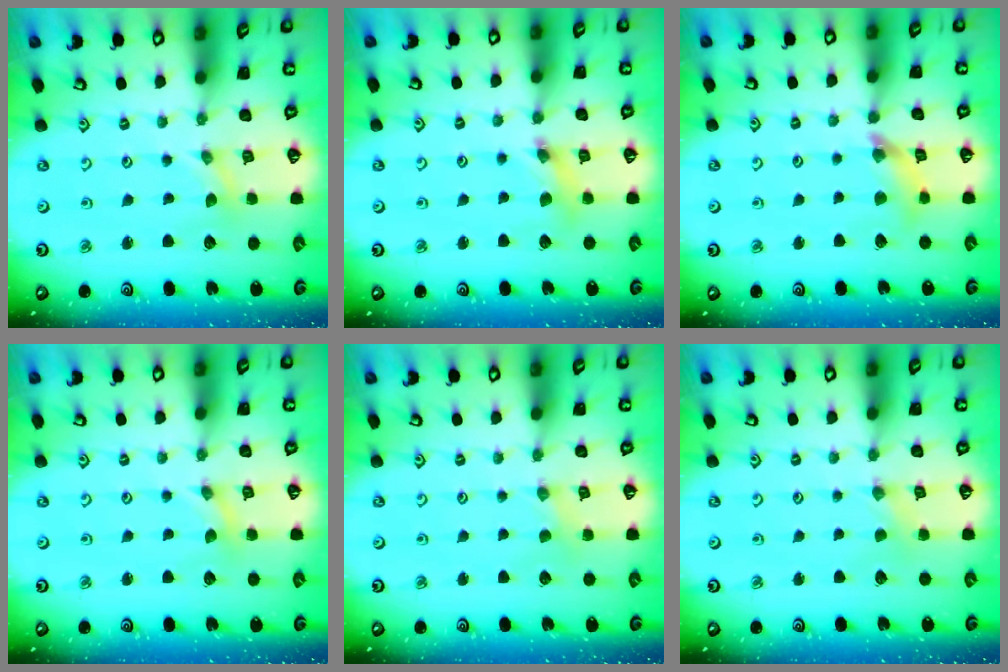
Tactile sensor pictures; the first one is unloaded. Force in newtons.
{"total": 4.9, "press": 4.9, "slide": 0.5}
{"total": 8.7, "press": 8.6, "slide": 1.1}
{"total": 0.0}
{"total": 0.8, "press": 0.8, "slide": 0.2}
{"total": 1.8, "press": 1.7, "slide": 0.4}